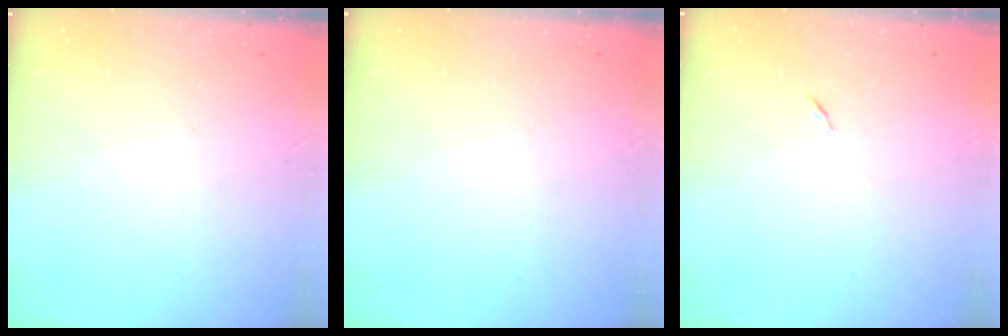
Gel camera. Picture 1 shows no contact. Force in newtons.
{"total": 0.0}
{"total": 5.3, "press": 4.8, "slide": 2.2}